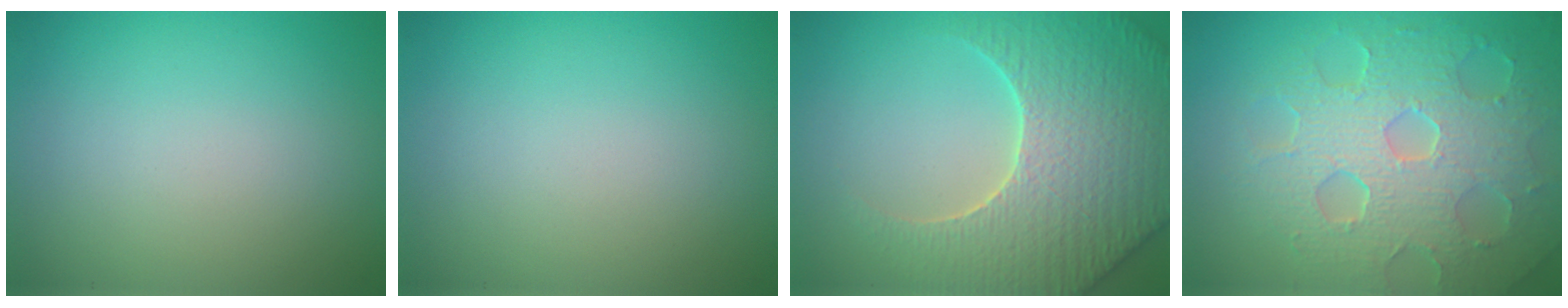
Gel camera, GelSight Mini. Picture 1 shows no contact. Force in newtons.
{"total": 0.0}
{"total": 7.8, "press": 7.5, "slide": 2.1}
{"total": 8.6, "press": 6.1, "slide": 6.1}